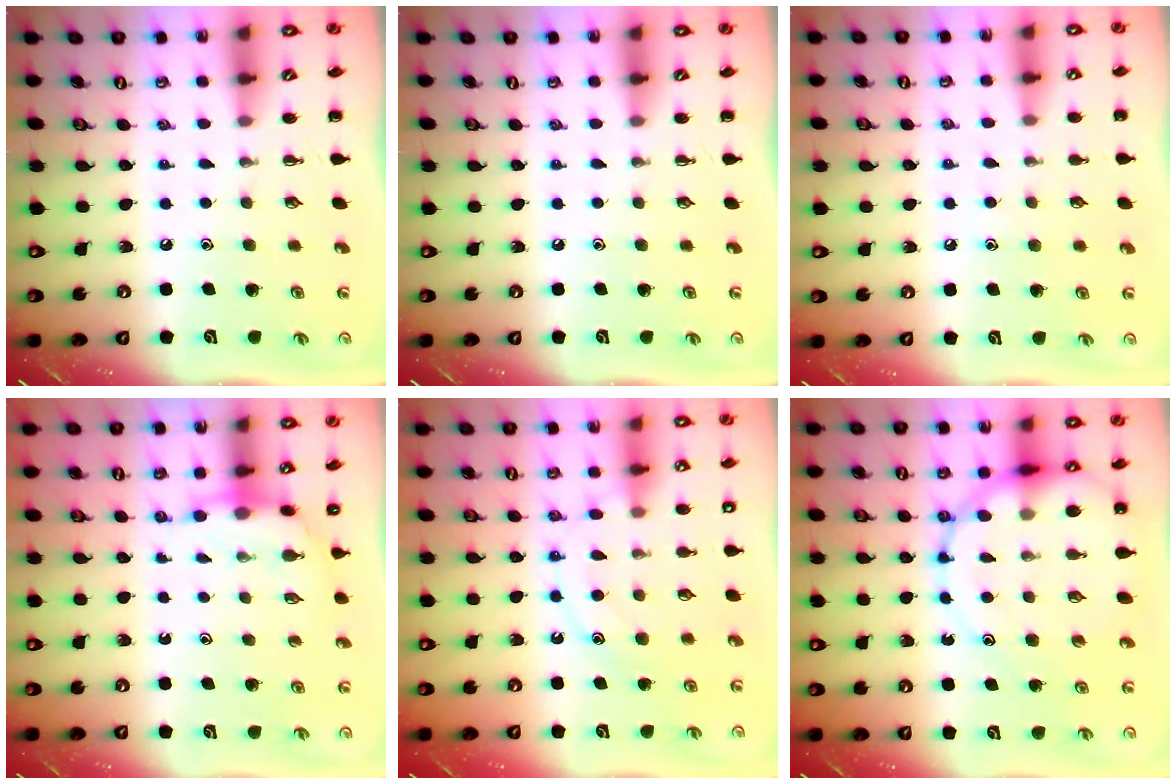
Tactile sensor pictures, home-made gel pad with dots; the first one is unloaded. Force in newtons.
{"total": 0.0}
{"total": 4.8, "press": 4.6, "slide": 1.2}
{"total": 6.3, "press": 6.2, "slide": 1.4}
{"total": 12.2, "press": 12.1, "slide": 0.8}
{"total": 17.9, "press": 17.3, "slide": 4.3}